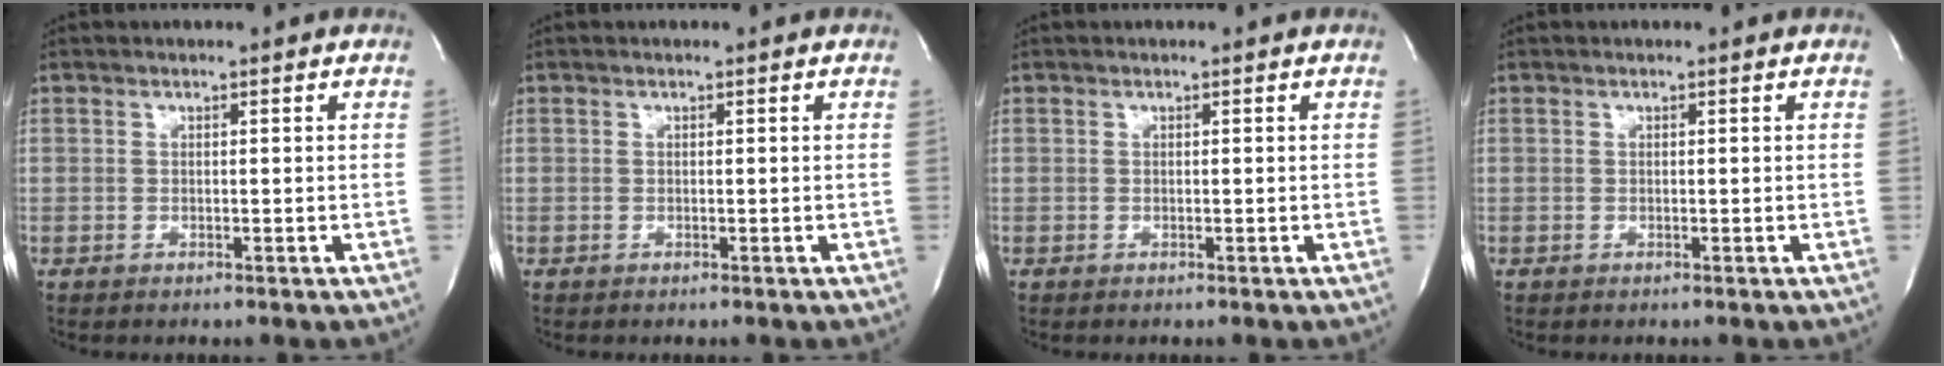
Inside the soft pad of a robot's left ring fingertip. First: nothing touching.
{"total": 0.0}
{"total": 0.0}
{"total": 0.0}